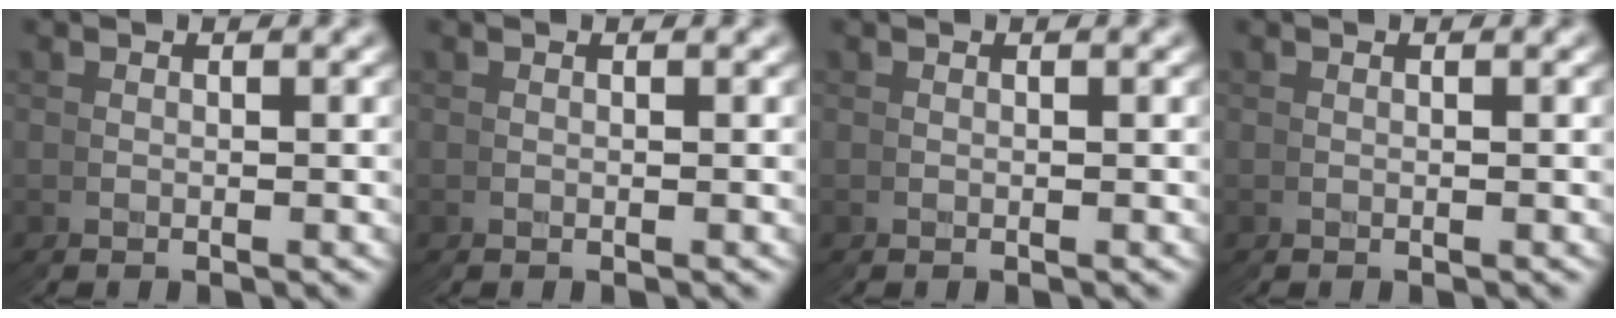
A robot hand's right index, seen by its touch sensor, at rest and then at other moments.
{"total": 0.0}
{"total": 0.0}
{"total": 0.0}